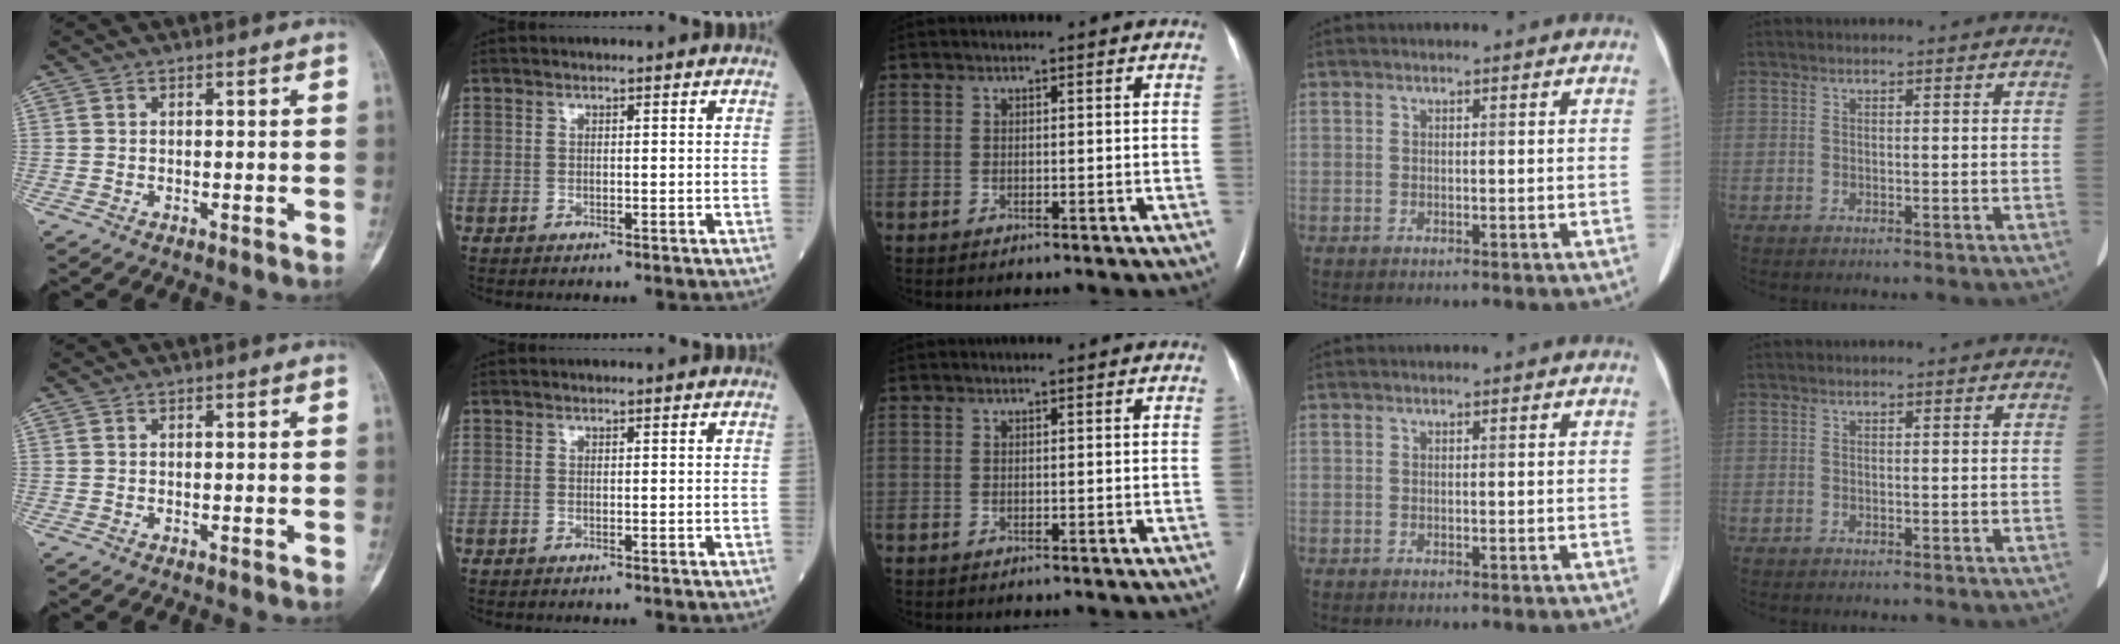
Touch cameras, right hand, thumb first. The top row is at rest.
{}